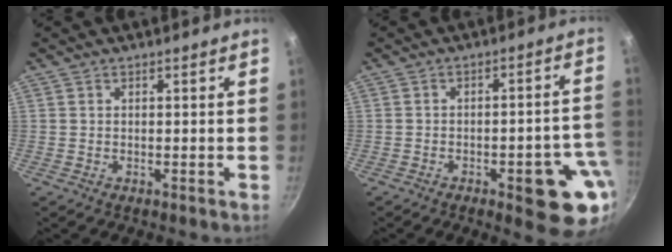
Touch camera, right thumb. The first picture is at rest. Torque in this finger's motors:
{"motor_torque": [2.11, 1.72, 0.04, -0.21, 0.24]}